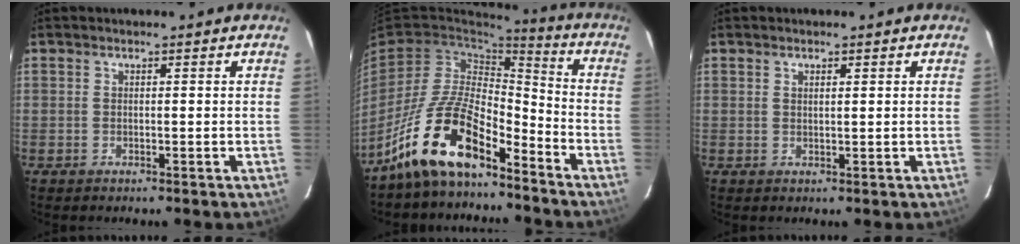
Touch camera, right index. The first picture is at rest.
{"total": 15.2, "force": [-11.0, 5.1, 9.1], "torque": [-0.185, 0.010, -0.209]}
{"total": 1.1, "force": [0.7, 0.3, 0.8], "torque": [-0.015, 0.002, 0.012]}